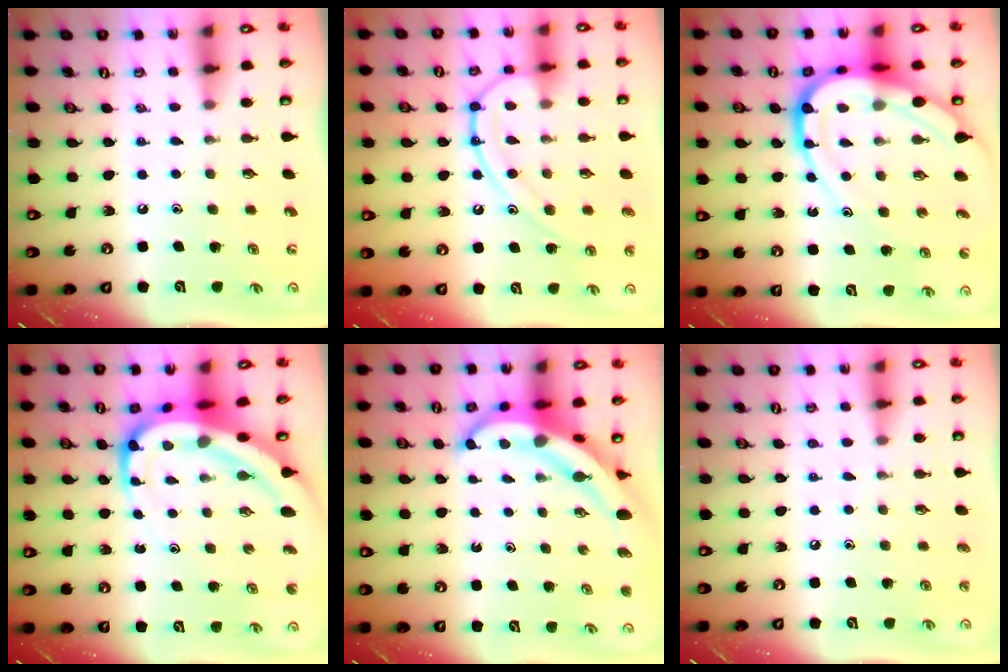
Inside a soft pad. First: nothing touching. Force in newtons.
{"total": 15.3, "press": 15.2, "slide": 1.5}
{"total": 18.2, "press": 18.2, "slide": 1.8}
{"total": 14.7, "press": 14.6, "slide": 1.5}
{"total": 8.7, "press": 8.6, "slide": 1.6}
{"total": 3.5, "press": 3.5, "slide": 0.3}